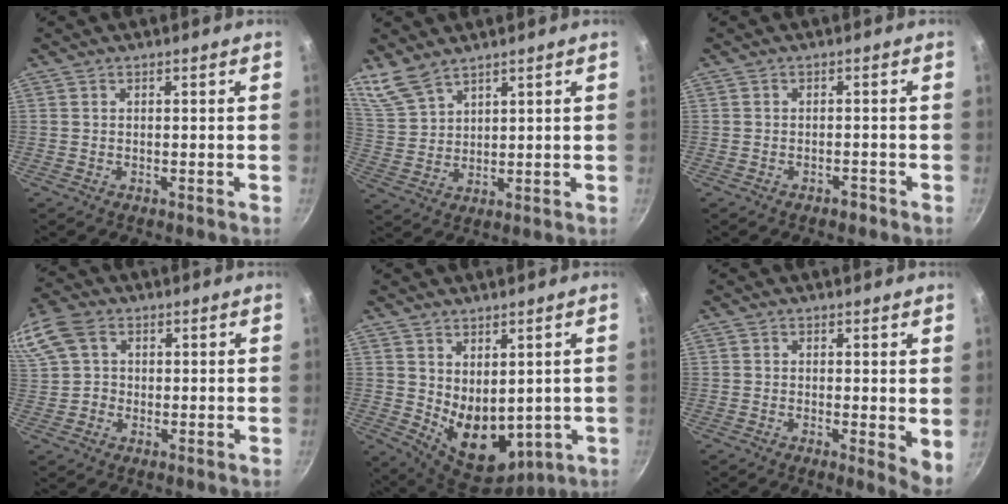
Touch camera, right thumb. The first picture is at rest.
{"total": 7.1, "force": [5.9, 2.8, 2.5], "torque": [-0.043, -0.020, 0.135]}
{"total": 1.5, "force": [-1.2, 0.7, 0.6], "torque": [-0.004, 0.016, -0.012]}
{"total": 14.0, "force": [3.7, 11.3, 7.5], "torque": [-0.185, 0.033, 0.066]}
{"total": 11.5, "force": [1.7, 7.7, 8.4], "torque": [-0.105, -0.042, 0.055]}
{"total": 4.5, "force": [0.7, 1.8, 4.1], "torque": [-0.048, -0.013, 0.006]}